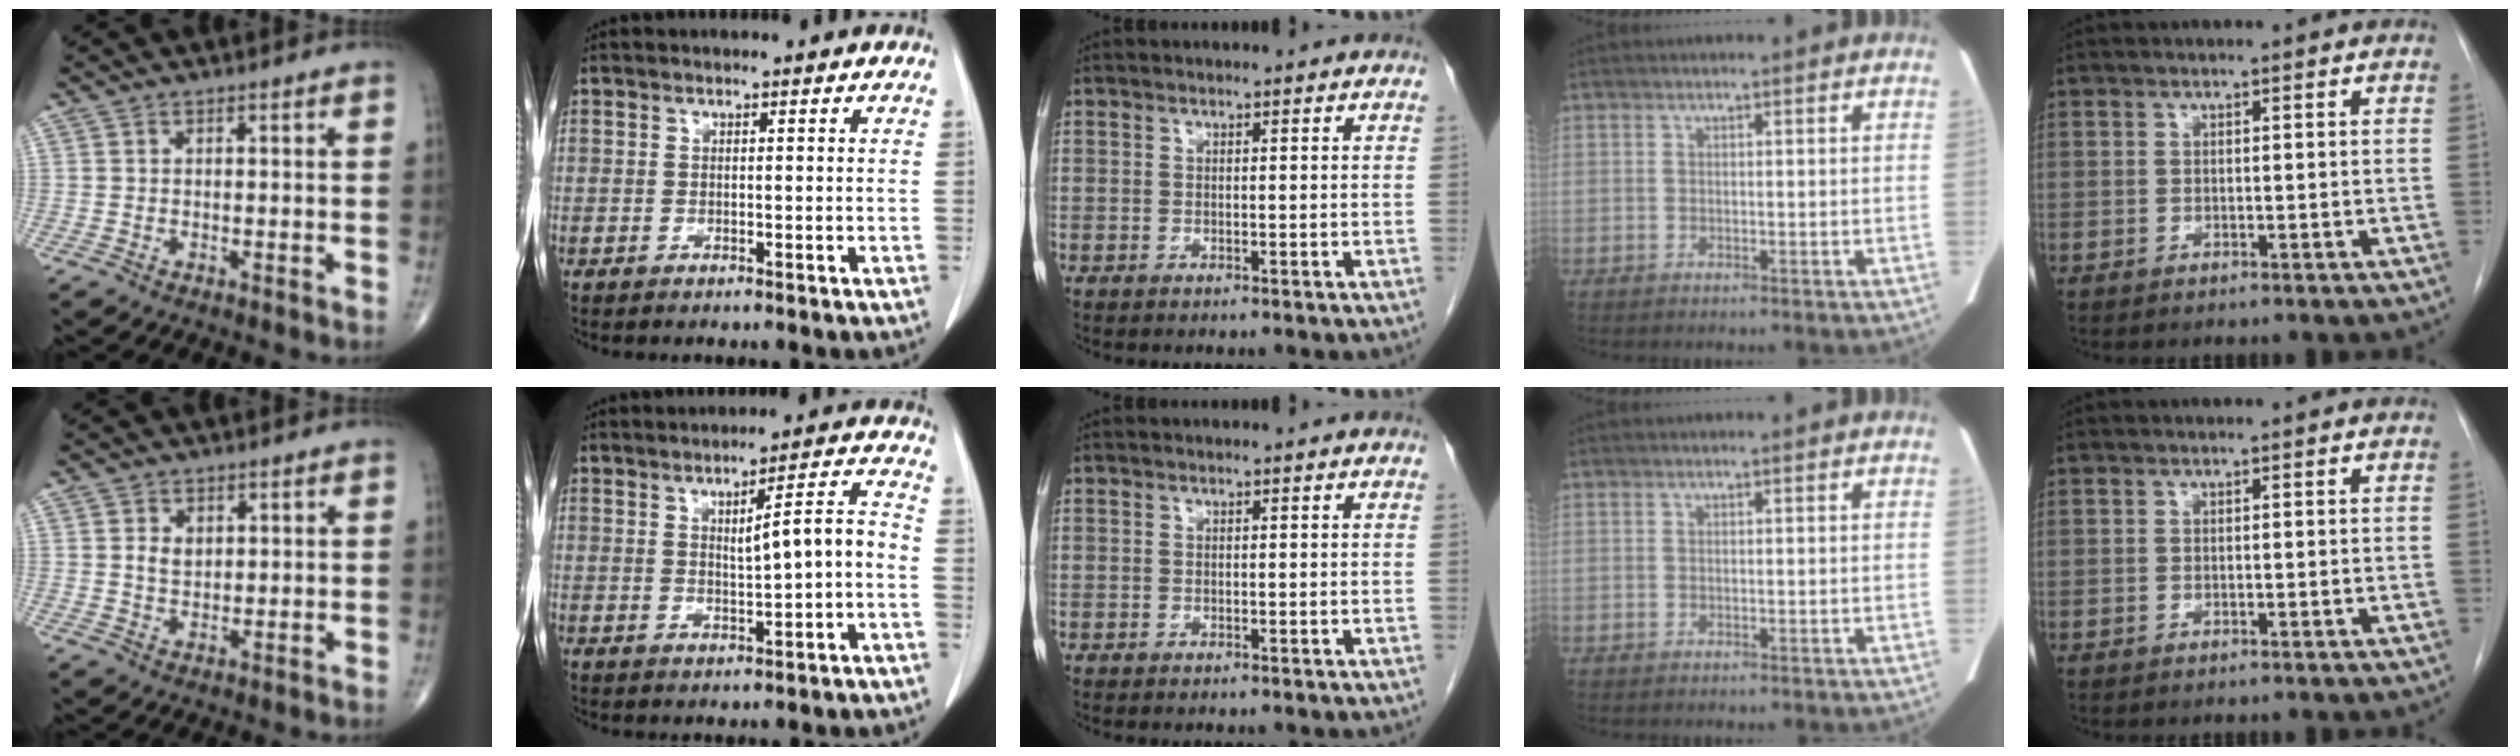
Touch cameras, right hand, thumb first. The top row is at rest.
{"thumb": {"total": 3.4, "force": [0.9, 2.5, 2.1], "torque": [-0.024, -0.005, 0.019]}, "index": {"total": 6.6, "force": [-0.2, 0.5, 6.6], "torque": [-0.095, 0.012, 0.000]}}